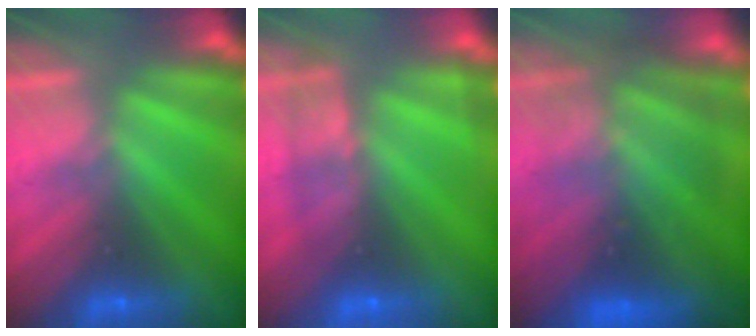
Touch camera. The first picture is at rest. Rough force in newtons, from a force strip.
{"total": 2.4}
{"total": 8.6}